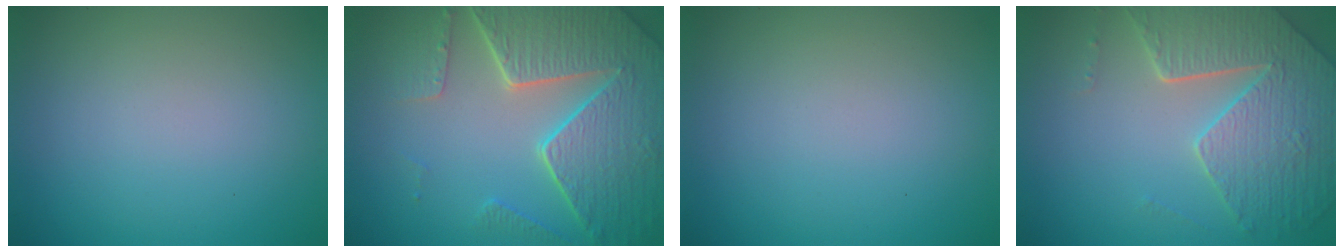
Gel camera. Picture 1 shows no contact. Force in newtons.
{"total": 8.4, "press": 6.1, "slide": 5.7}
{"total": 0.0}
{"total": 6.5, "press": 5.2, "slide": 3.8}